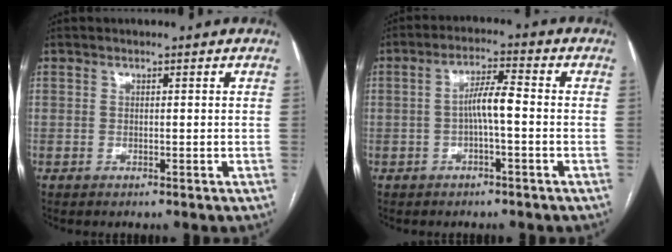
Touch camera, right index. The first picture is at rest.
{"total": 4.9, "force": [-0.8, 0.5, 4.8], "torque": [-0.087, 0.015, -0.012]}